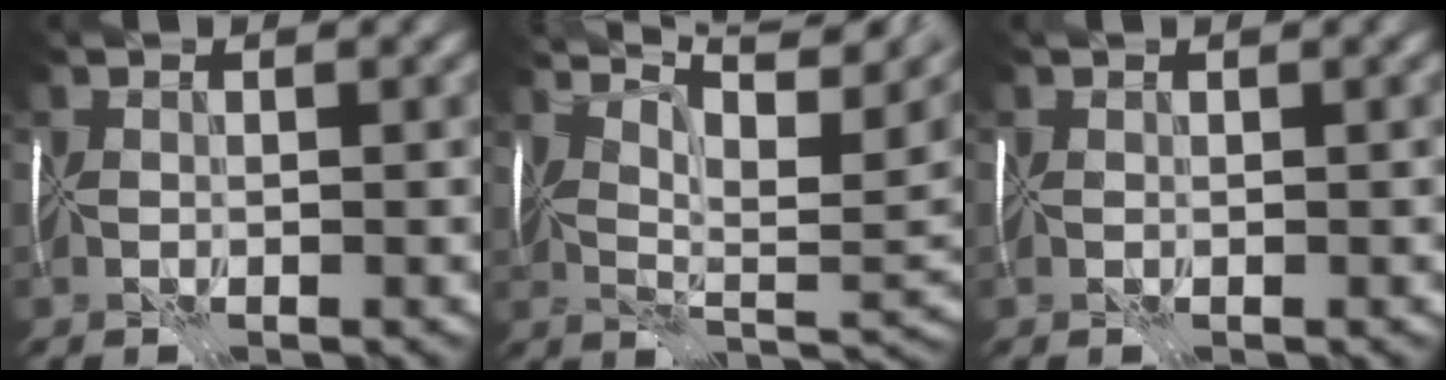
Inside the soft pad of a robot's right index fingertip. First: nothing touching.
{"total": 12.6, "force": [7.0, 4.3, 9.6], "torque": [-0.139, 0.026, 0.104]}
{"total": 0.7, "force": [0.6, 0.2, 0.3], "torque": [0.002, 0.006, 0.011]}